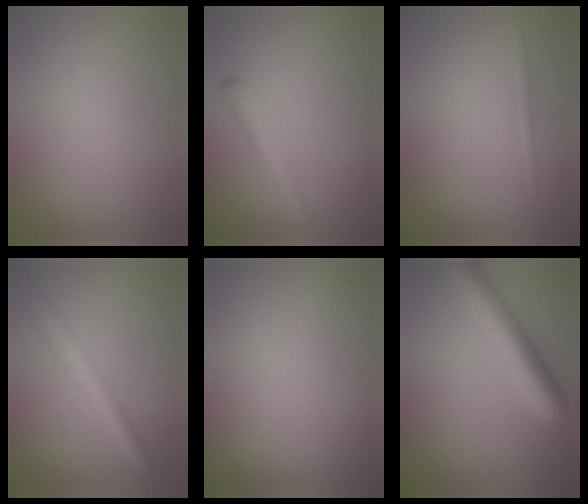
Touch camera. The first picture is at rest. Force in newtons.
{"total": 2.3, "press": 2.3, "slide": 0.0}
{"total": 0.6, "press": 0.6, "slide": 0.1}
{"total": 4.0, "press": 4.0, "slide": 0.0}
{"total": 0.0}
{"total": 6.6, "press": 6.5, "slide": 0.2}